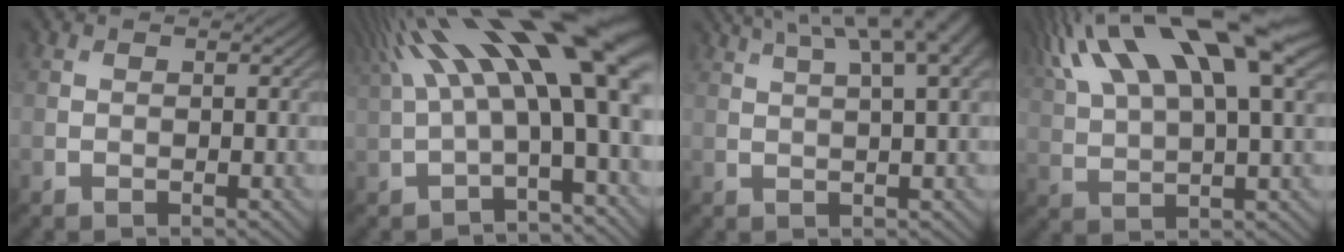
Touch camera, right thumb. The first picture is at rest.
{"total": 18.2, "force": [5.3, 5.4, 16.5], "torque": [-0.283, 0.027, 0.105]}
{"total": 12.0, "force": [6.6, 3.2, 9.5], "torque": [-0.135, 0.039, 0.088]}
{"total": 17.9, "force": [10.1, 5.6, 13.7], "torque": [-0.296, 0.042, 0.180]}